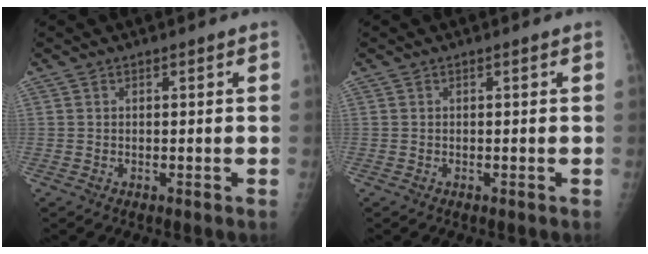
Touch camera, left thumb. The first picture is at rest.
{"total": 0.0}